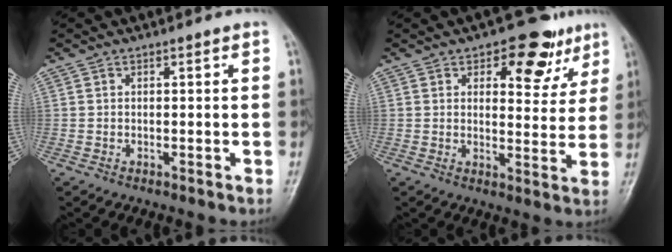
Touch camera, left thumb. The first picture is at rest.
{"total": 10.5, "force": [5.8, 5.9, 6.5], "torque": [-0.034, -0.024, 0.074]}